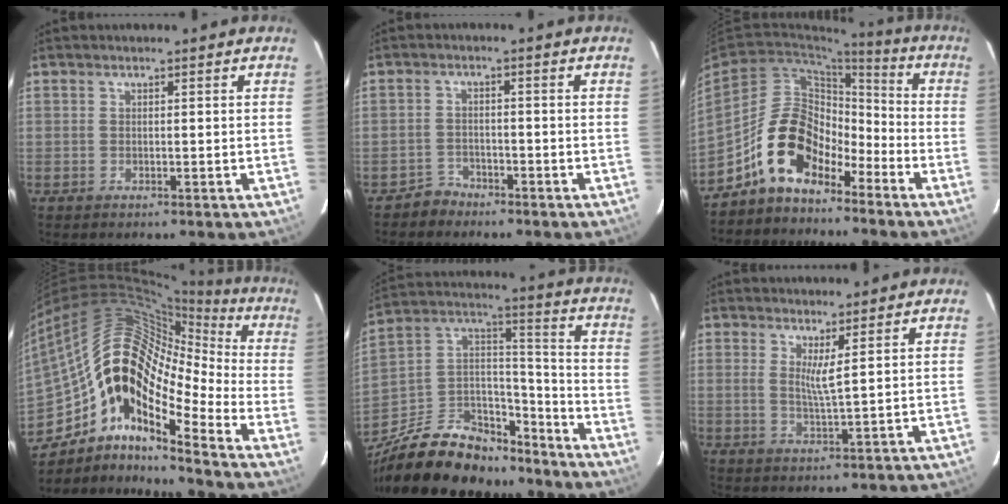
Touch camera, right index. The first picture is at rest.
{"total": 3.1, "force": [-2.5, 1.9, -0.4], "torque": [0.003, 0.013, -0.045]}
{"total": 13.1, "force": [-8.7, 7.3, 6.5], "torque": [-0.115, 0.033, -0.148]}
{"total": 19.0, "force": [-6.4, 10.0, 14.8], "torque": [-0.234, -0.006, -0.135]}
{"total": 25.2, "force": [-18.0, 12.9, 12.1], "torque": [-0.267, 0.053, -0.273]}
{"total": 3.1, "force": [1.6, -0.5, 2.6], "torque": [-0.048, -0.012, 0.026]}